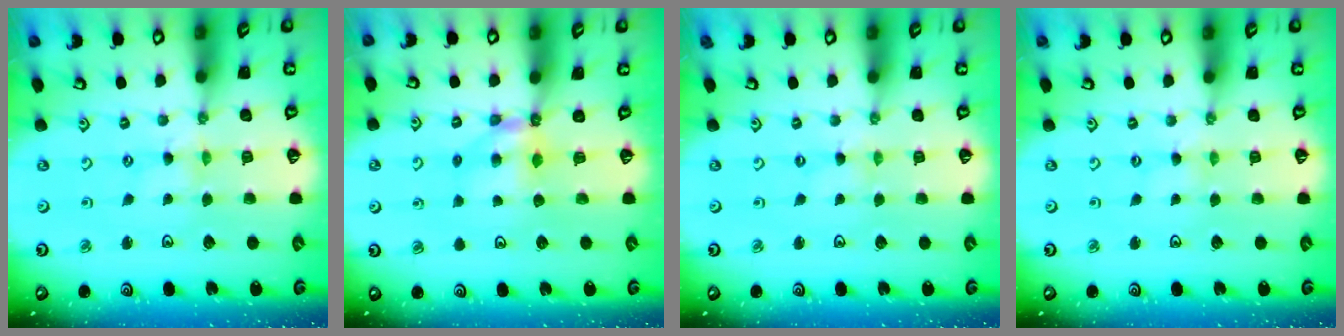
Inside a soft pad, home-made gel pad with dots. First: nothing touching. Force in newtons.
{"total": 6.2, "press": 6.1, "slide": 0.7}
{"total": 0.6, "press": 0.6, "slide": 0.2}
{"total": 0.8, "press": 0.8, "slide": 0.1}